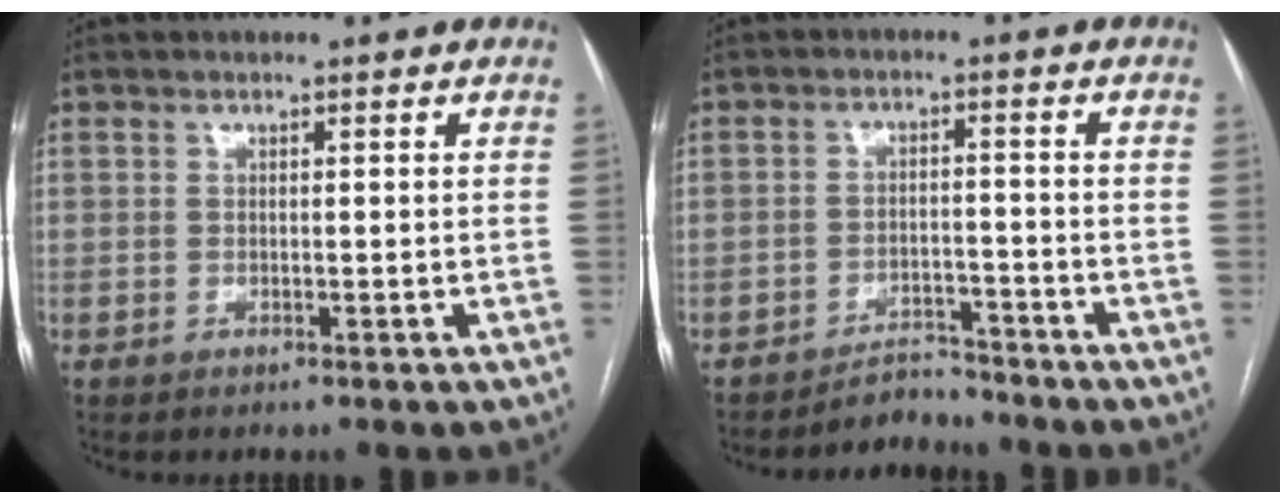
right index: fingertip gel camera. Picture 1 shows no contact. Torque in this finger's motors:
{"motor_torque": [-0.80, -0.44, -0.35, -0.12]}